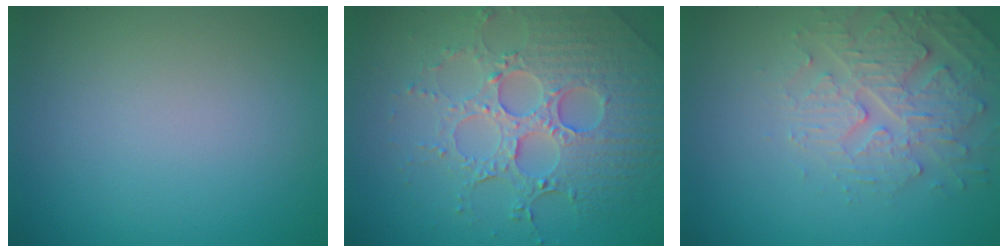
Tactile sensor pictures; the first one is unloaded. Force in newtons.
{"total": 6.6, "press": 5.3, "slide": 4.1}
{"total": 4.2, "press": 4.1, "slide": 0.8}